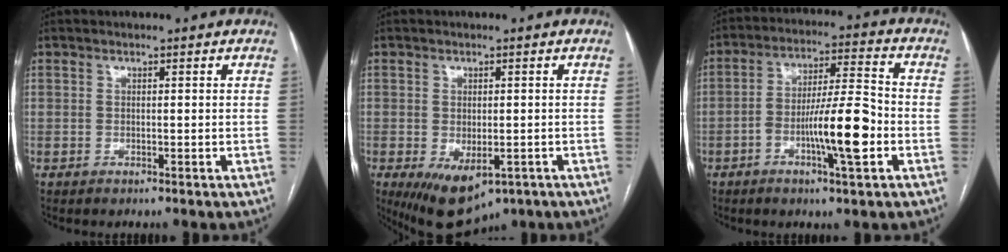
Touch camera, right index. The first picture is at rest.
{"total": 9.6, "force": [-4.8, 4.9, 6.7], "torque": [-0.109, -0.018, -0.060]}
{"total": 11.5, "force": [-3.7, 1.3, 10.8], "torque": [-0.186, 0.009, -0.062]}